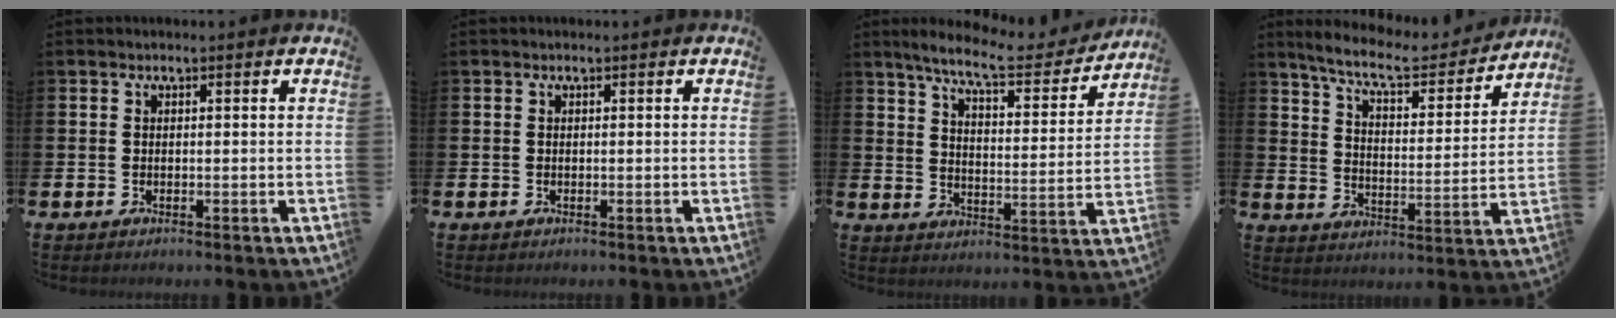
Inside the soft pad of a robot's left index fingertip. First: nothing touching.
{"total": 0.0}
{"total": 8.7, "force": [7.8, 1.3, 3.6], "torque": [-0.090, -0.045, 0.132]}
{"total": 8.6, "force": [7.7, 1.7, 3.4], "torque": [-0.097, -0.048, 0.132]}